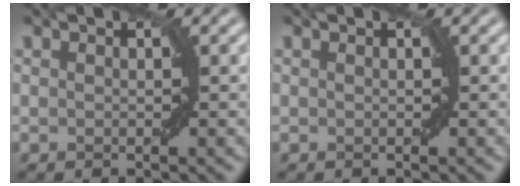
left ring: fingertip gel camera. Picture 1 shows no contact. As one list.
[{"total": 0.0}]